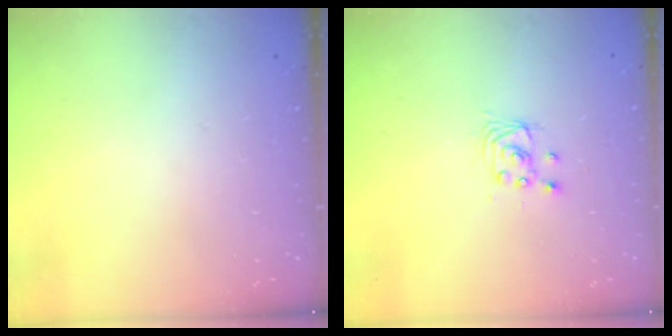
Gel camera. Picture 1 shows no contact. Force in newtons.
{"total": 2.9, "press": 2.9, "slide": 0.2}